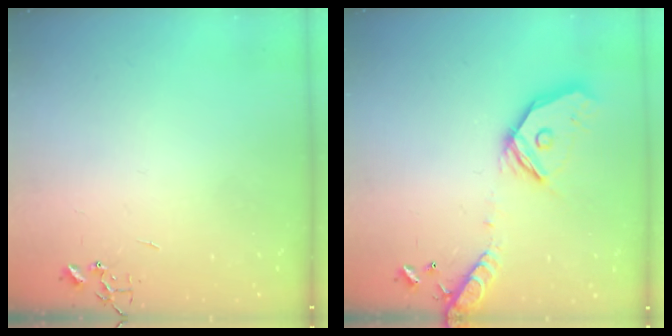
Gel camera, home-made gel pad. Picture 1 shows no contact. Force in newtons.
{"total": 18.4, "press": 18.2, "slide": 3.1}